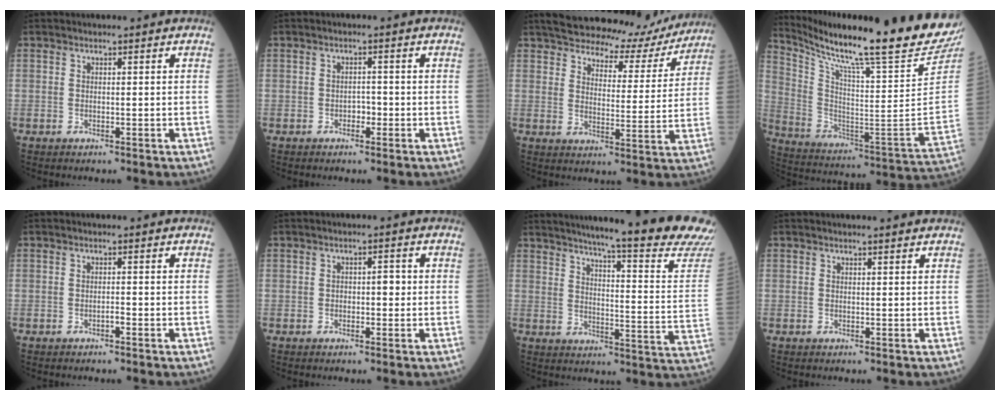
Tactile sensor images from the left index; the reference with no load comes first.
{"total": 1.7, "force": [-1.1, 0.9, 0.8], "torque": [-0.010, 0.000, -0.021]}
{"total": 18.2, "force": [16.4, 5.5, 5.5], "torque": [-0.069, -0.005, 0.202]}
{"total": 25.8, "force": [22.7, -1.0, 12.3], "torque": [-0.224, -0.113, 0.335]}
{"total": 1.0, "force": [-0.9, 0.1, 0.4], "torque": [-0.007, -0.004, -0.017]}
{"total": 2.2, "force": [-0.5, 1.2, 1.8], "torque": [-0.025, 0.007, -0.010]}
{"total": 26.1, "force": [23.3, -1.1, 11.8], "torque": [-0.179, -0.111, 0.281]}
{"total": 1.3, "force": [1.2, 0.0, 0.4], "torque": [-0.010, -0.002, 0.012]}